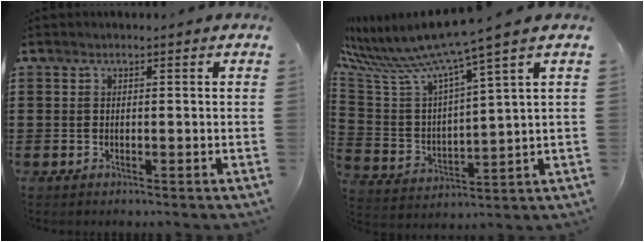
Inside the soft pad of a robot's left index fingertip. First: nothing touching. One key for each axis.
{"total": 8.6, "fx": 7.3, "fy": -0.4, "fz": 4.5, "tx": -0.121, "ty": -0.058, "tz": 0.119}